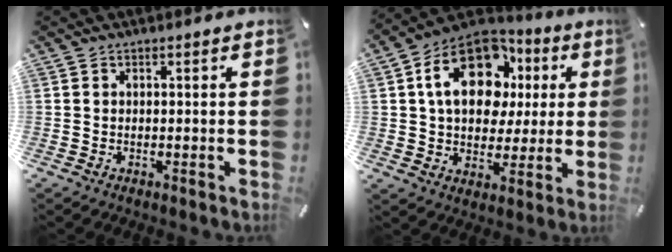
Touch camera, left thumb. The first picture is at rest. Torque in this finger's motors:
{"motor_torque": [0.60, 1.71, 1.84, -0.93, 0.53]}